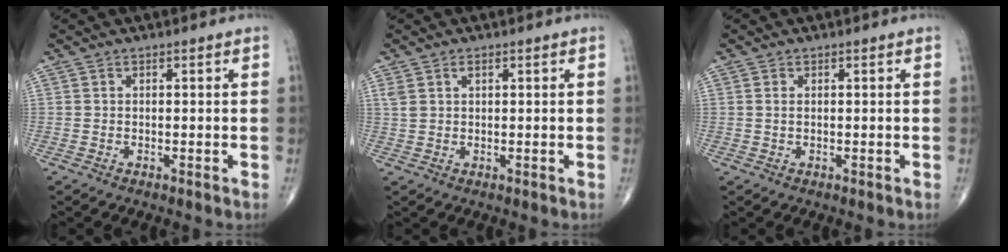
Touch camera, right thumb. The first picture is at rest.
{"total": 2.2, "force": [1.1, 1.2, 1.5], "torque": [-0.035, 0.006, 0.029]}
{"total": 0.8, "force": [0.2, 0.4, 0.6], "torque": [-0.017, 0.003, 0.007]}